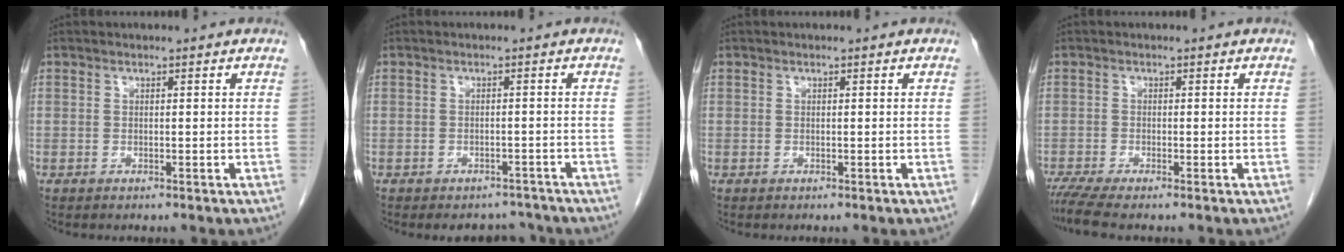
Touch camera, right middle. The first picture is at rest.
{"total": 4.6, "force": [-4.2, 1.9, 0.4], "torque": [0.004, 0.006, -0.052]}
{"total": 0.0}
{"total": 3.7, "force": [-3.0, -0.2, 2.1], "torque": [-0.043, -0.012, -0.059]}